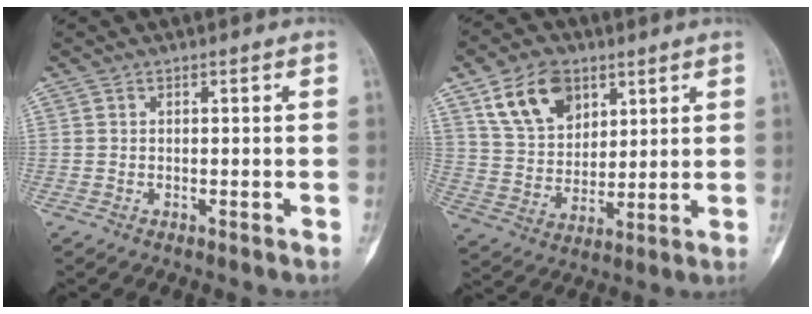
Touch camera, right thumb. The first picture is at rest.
{"total": 12.8, "force": [6.7, 8.6, 6.8], "torque": [-0.095, -0.024, 0.131]}